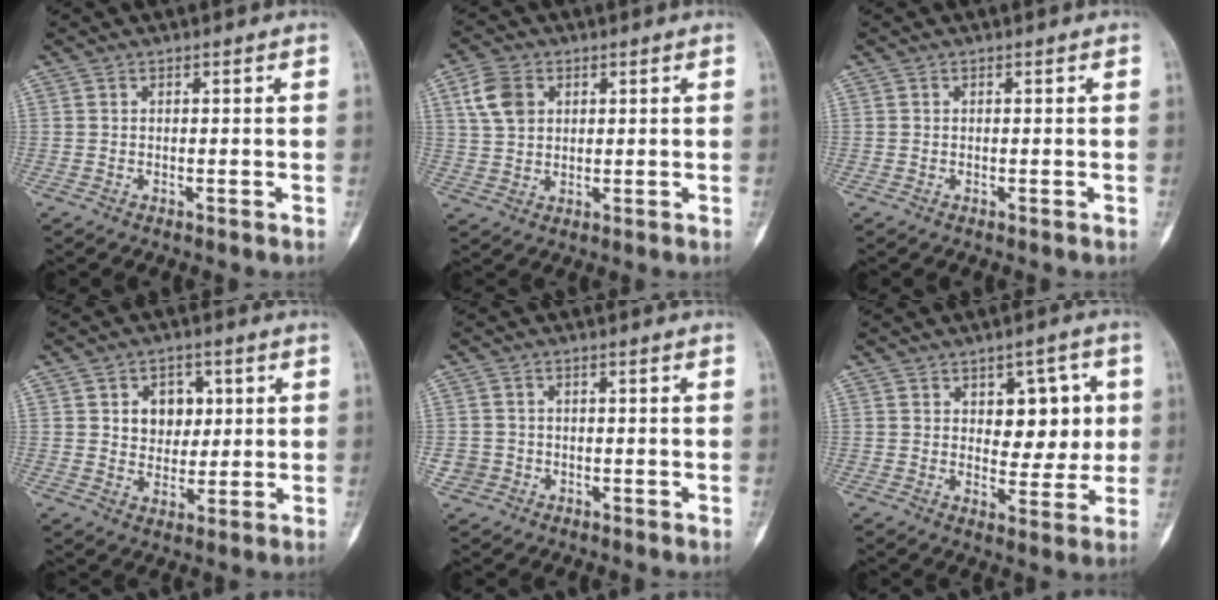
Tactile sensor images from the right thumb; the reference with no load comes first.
{"total": 6.8, "force": [2.6, 4.9, 3.9], "torque": [-0.063, 0.001, 0.049]}
{"total": 0.0}
{"total": 7.4, "force": [1.9, 5.9, 4.1], "torque": [-0.022, -0.005, 0.031]}
{"total": 3.2, "force": [-1.0, 3.0, 0.3], "torque": [0.011, 0.011, -0.020]}
{"total": 9.5, "force": [2.1, 6.0, 7.0], "torque": [-0.040, -0.011, 0.033]}